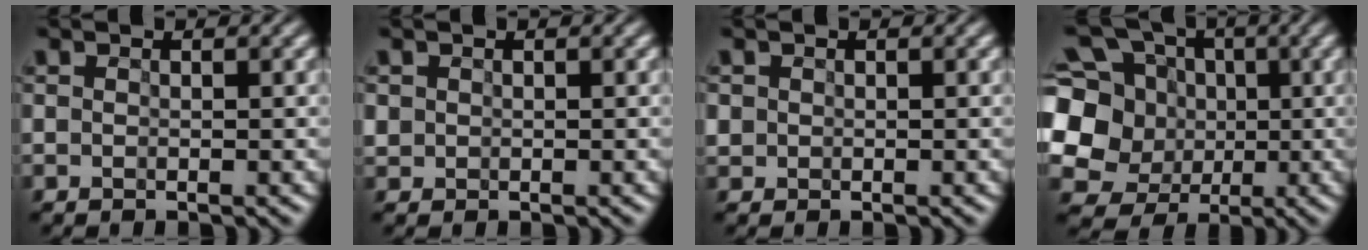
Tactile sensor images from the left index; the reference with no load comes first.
{"total": 1.3, "force": [0.2, 1.3, 0.3], "torque": [-0.009, 0.013, 0.008]}
{"total": 1.7, "force": [0.2, 1.6, 0.4], "torque": [-0.010, 0.019, 0.002]}
{"total": 13.5, "force": [0.5, 12.3, 5.5], "torque": [-0.189, 0.024, 0.002]}